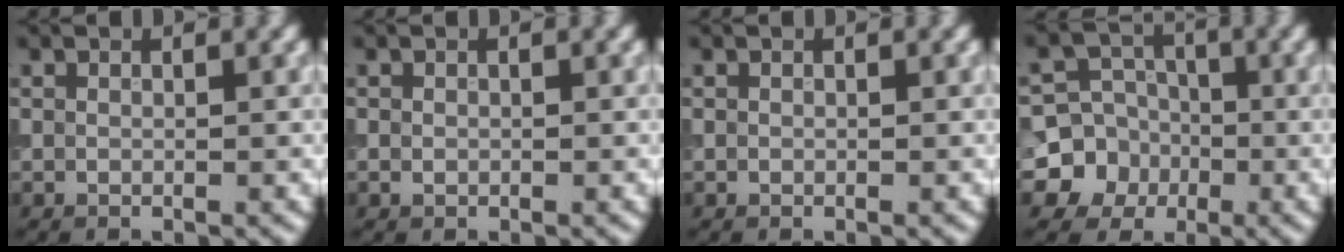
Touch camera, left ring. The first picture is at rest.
{"total": 0.6, "force": [-0.1, 0.5, 0.3], "torque": [-0.001, -0.003, -0.002]}
{"total": 0.0}
{"total": 7.8, "force": [-2.1, 7.4, 1.2], "torque": [-0.011, 0.000, -0.061]}